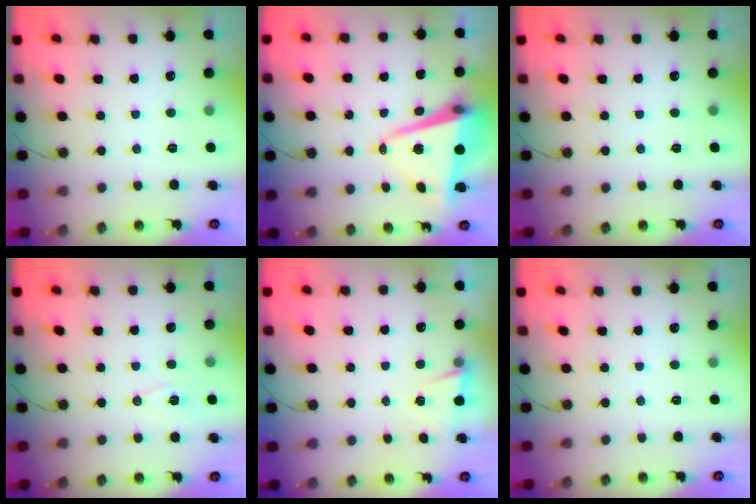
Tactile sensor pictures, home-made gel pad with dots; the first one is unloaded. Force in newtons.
{"total": 10.6, "press": 10.4, "slide": 1.9}
{"total": 0.0}
{"total": 8.1, "press": 7.3, "slide": 3.4}
{"total": 1.3, "press": 0.7, "slide": 1.1}
{"total": 0.0}